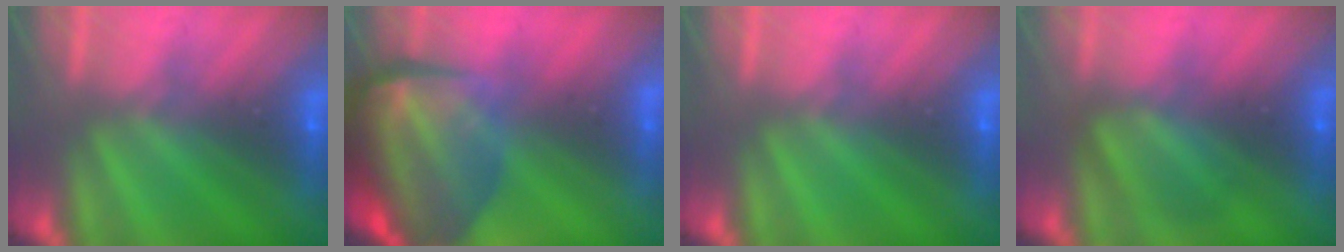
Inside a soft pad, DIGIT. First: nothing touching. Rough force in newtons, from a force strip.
{"total": 7.8}
{"total": 0.0}
{"total": 2.5}